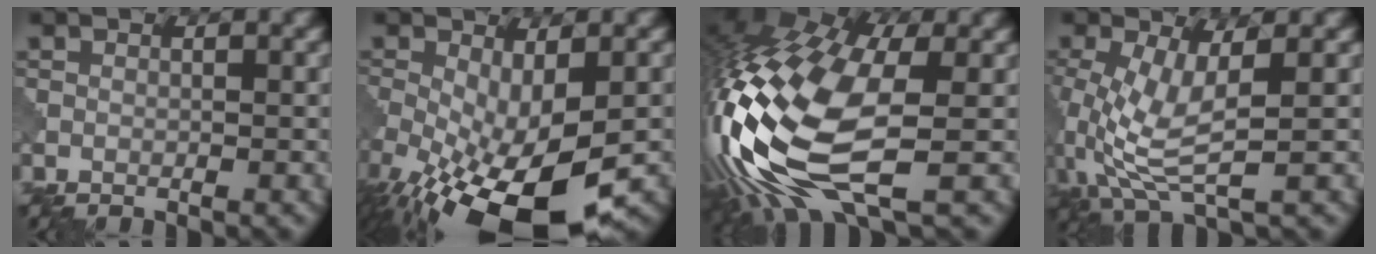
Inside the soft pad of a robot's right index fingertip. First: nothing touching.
{"total": 14.0, "force": [-6.1, 5.5, 11.4], "torque": [-0.220, -0.054, -0.087]}
{"total": 16.7, "force": [-2.2, 7.8, 14.6], "torque": [-0.333, -0.011, -0.039]}
{"total": 5.6, "force": [0.2, 1.9, 5.2], "torque": [-0.128, -0.011, 0.010]}